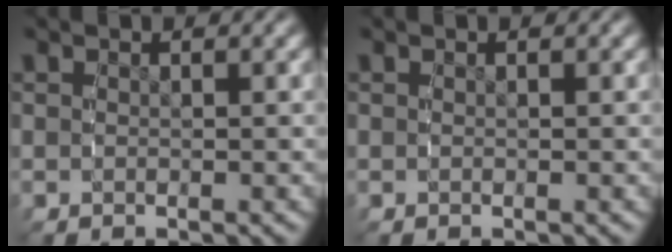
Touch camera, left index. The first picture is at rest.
{"total": 0.0}